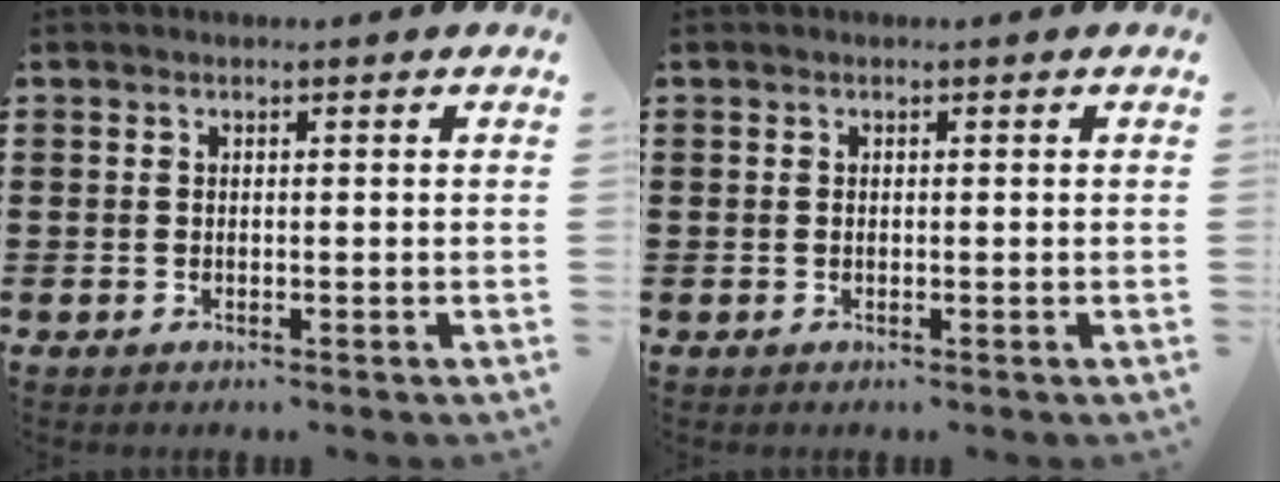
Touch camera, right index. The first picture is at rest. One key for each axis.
{"total": 0.0}